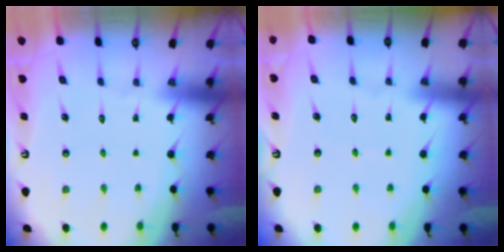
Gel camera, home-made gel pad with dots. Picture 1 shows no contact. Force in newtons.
{"total": 2.3, "press": 2.3, "slide": 0.3}